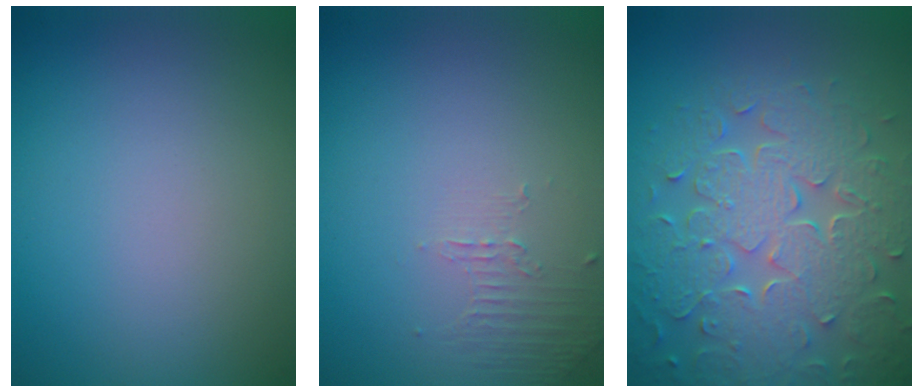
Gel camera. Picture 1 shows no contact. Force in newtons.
{"total": 1.1, "press": 0.2, "slide": 1.0}
{"total": 8.9, "press": 6.4, "slide": 6.2}